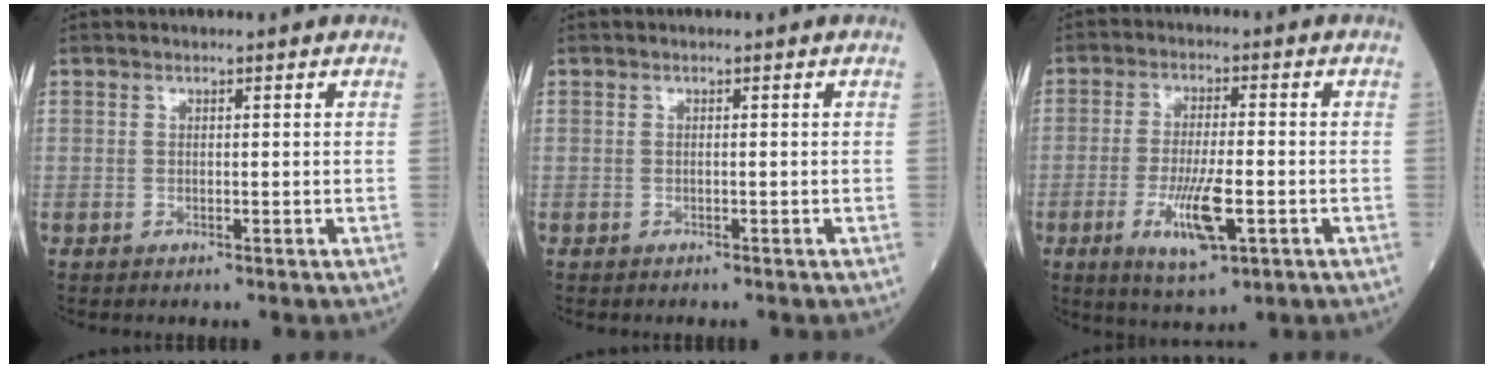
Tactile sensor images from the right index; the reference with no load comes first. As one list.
[{"total": 0.0}, {"total": 8.7, "force": [-2.9, 1.8, 8.0], "torque": [-0.150, -0.014, -0.046]}]